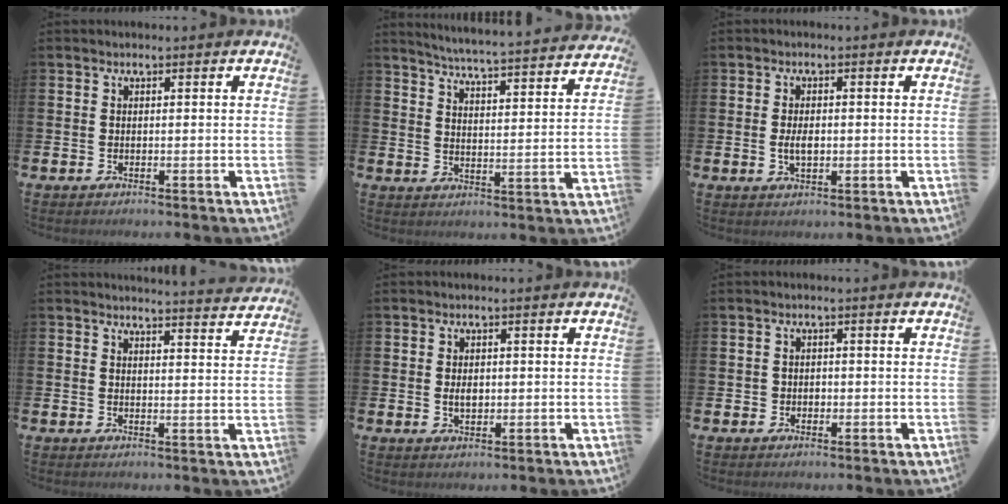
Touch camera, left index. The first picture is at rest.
{"total": 5.3, "force": [5.2, -0.5, 1.1], "torque": [-0.046, -0.045, 0.087]}
{"total": 2.6, "force": [-0.1, 1.4, 2.2], "torque": [-0.032, 0.000, -0.005]}
{"total": 3.6, "force": [3.5, -0.4, 0.0], "torque": [0.011, -0.032, 0.060]}
{"total": 2.0, "force": [0.0, 1.2, 1.5], "torque": [-0.020, 0.002, -0.004]}
{"total": 1.3, "force": [-0.2, 1.2, 0.2], "torque": [0.003, 0.002, -0.008]}